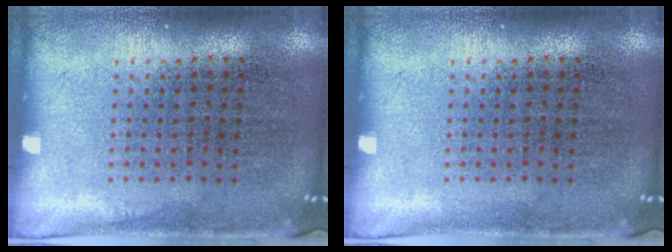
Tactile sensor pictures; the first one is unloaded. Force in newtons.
{"total": 0.0}